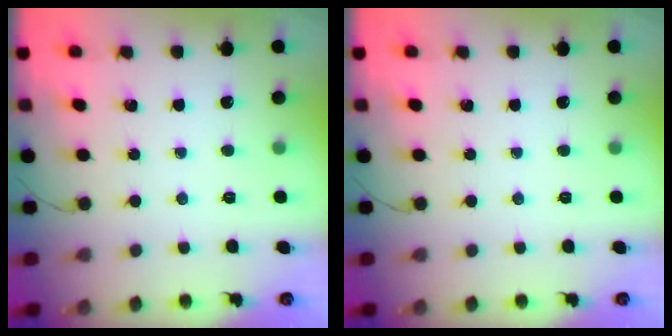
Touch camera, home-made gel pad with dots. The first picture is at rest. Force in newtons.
{"total": 0.0}